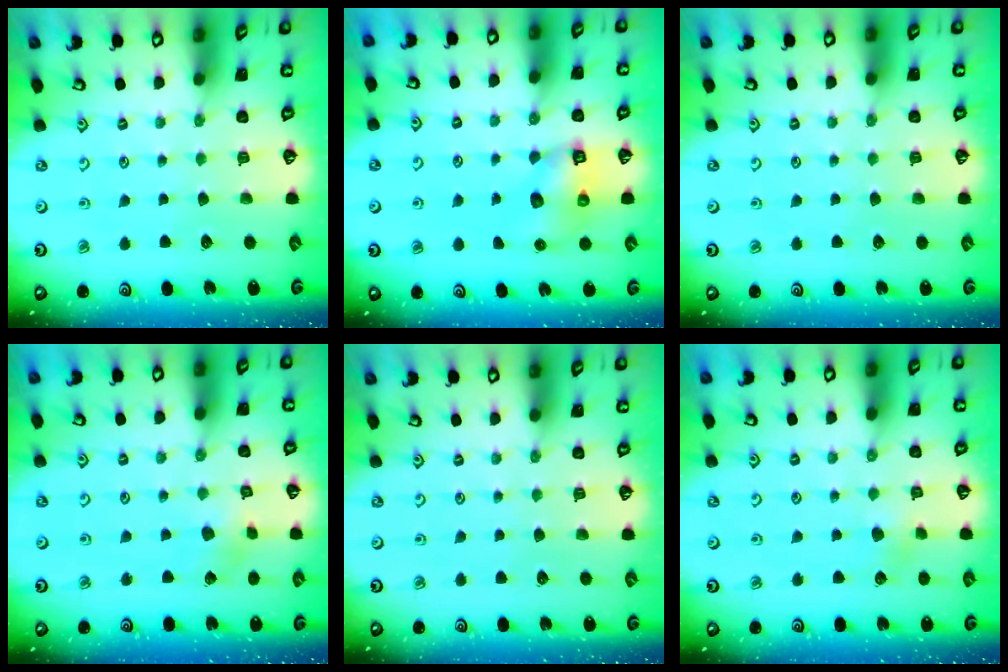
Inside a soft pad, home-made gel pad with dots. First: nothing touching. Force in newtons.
{"total": 7.1, "press": 7.0, "slide": 0.9}
{"total": 0.0}
{"total": 2.8, "press": 2.7, "slide": 0.8}
{"total": 0.0}
{"total": 3.0, "press": 2.9, "slide": 0.5}